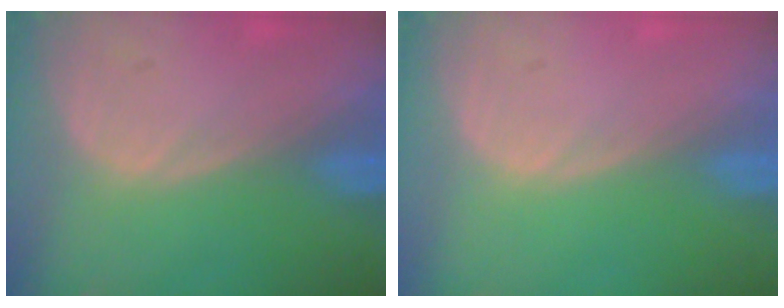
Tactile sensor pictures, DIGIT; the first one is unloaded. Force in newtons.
{"total": 0.0}